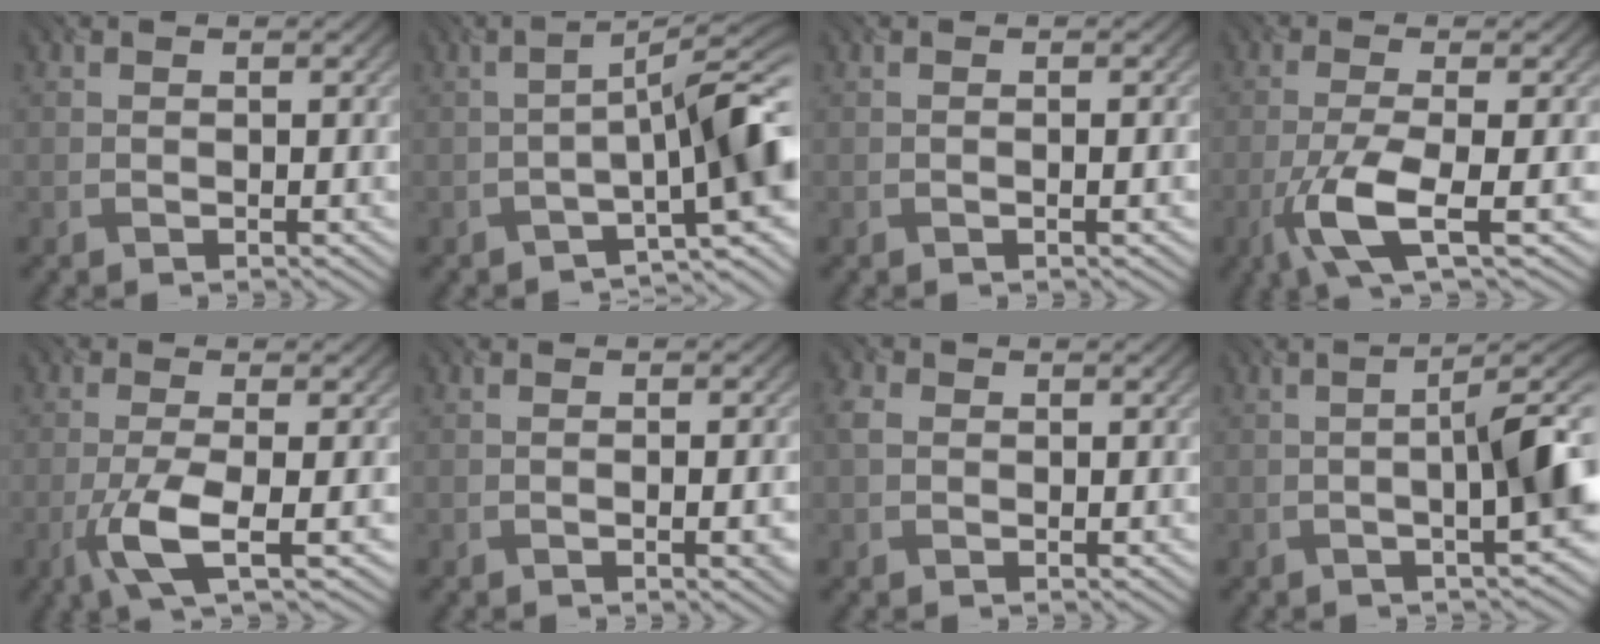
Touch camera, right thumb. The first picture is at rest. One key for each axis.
{"total": 8.6, "fx": -3.0, "fy": 1.5, "fz": 7.9, "tx": -0.110, "ty": 0.012, "tz": -0.051}
{"total": 1.0, "fx": -0.2, "fy": 0.1, "fz": 0.9, "tx": -0.014, "ty": 0.001, "tz": -0.003}
{"total": 7.2, "fx": -2.8, "fy": 1.6, "fz": 6.5, "tx": -0.125, "ty": 0.001, "tz": -0.066}
{"total": 5.9, "fx": -2.0, "fy": 1.2, "fz": 5.4, "tx": -0.107, "ty": 0.002, "tz": -0.047}
{"total": 2.6, "fx": -0.6, "fy": 0.6, "fz": 2.5, "tx": -0.035, "ty": 0.004, "tz": -0.009}
{"total": 2.1, "fx": 0.2, "fy": 1.7, "fz": 1.2, "tx": -0.032, "ty": 0.004, "tz": -0.002}
{"total": 7.7, "fx": -0.9, "fy": 1.5, "fz": 7.5, "tx": -0.108, "ty": 0.007, "tz": -0.019}